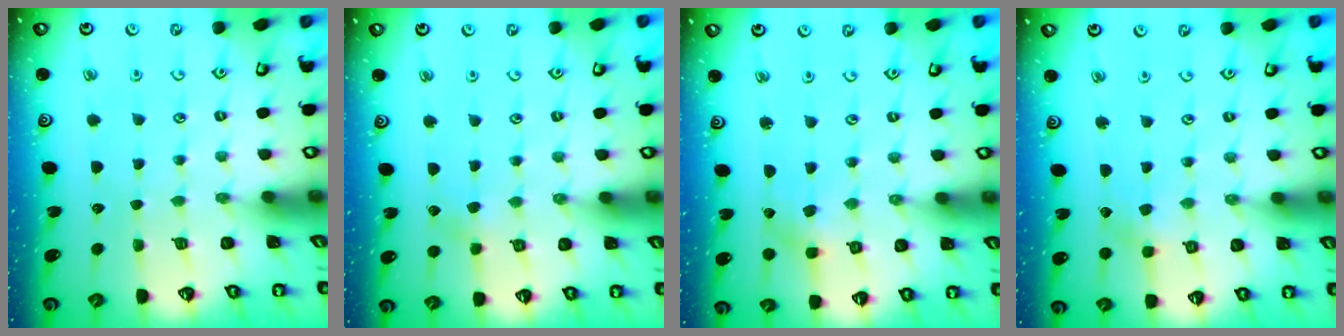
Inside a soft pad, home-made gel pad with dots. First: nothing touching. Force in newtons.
{"total": 2.3, "press": 2.3, "slide": 0.2}
{"total": 2.5, "press": 2.4, "slide": 0.5}
{"total": 2.1, "press": 2.1, "slide": 0.1}